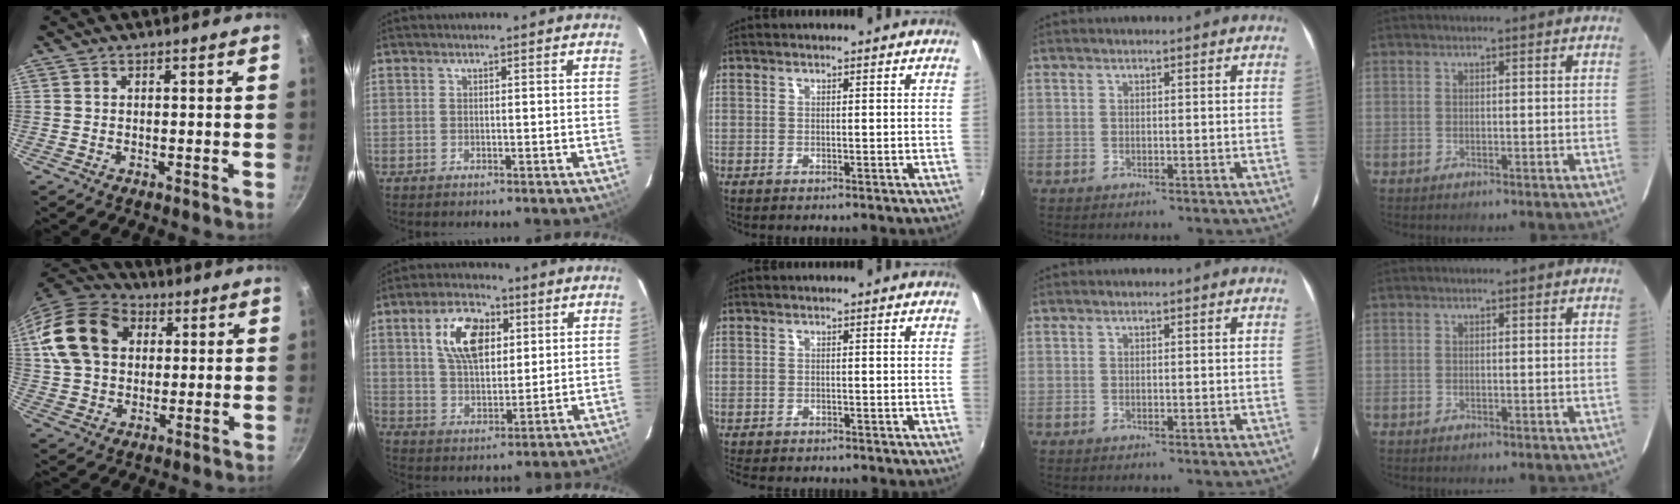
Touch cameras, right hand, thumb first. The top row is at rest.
{"thumb": {"total": 18.9, "force": [5.0, 14.0, 11.6], "torque": [-0.212, 0.020, 0.082]}, "index": {"total": 11.3, "force": [4.0, 6.2, 8.6], "torque": [-0.158, 0.021, 0.075]}, "middle": {"total": 4.0, "force": [-3.5, 1.1, 1.4], "torque": [-0.038, -0.018, -0.056]}}